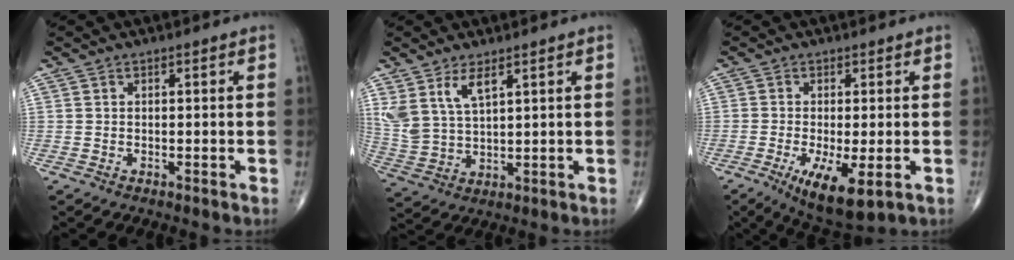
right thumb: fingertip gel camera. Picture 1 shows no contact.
{"total": 8.0, "force": [4.5, 3.5, 5.7], "torque": [-0.117, -0.017, 0.101]}
{"total": 9.3, "force": [-3.1, 2.8, 8.3], "torque": [-0.142, -0.019, -0.045]}